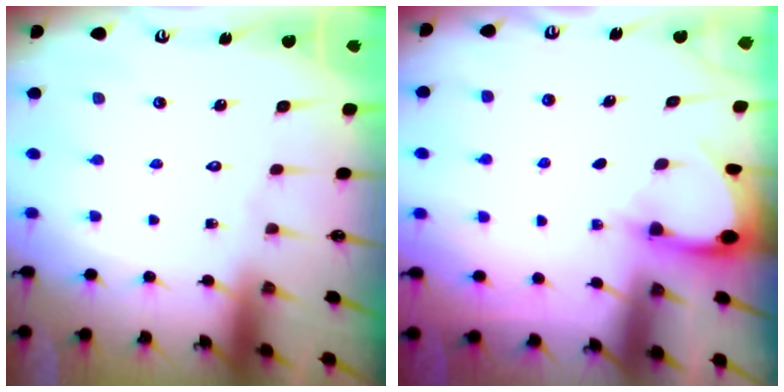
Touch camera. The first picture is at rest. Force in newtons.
{"total": 3.9, "press": 3.9, "slide": 0.0}